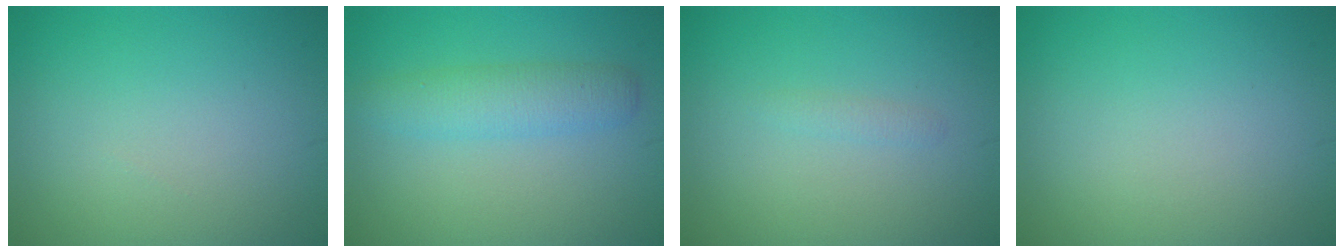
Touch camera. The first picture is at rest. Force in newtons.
{"total": 2.9, "press": 2.9, "slide": 0.1}
{"total": 0.6, "press": 0.6, "slide": 0.1}
{"total": 0.0}